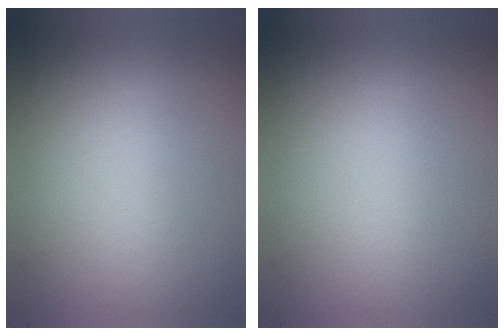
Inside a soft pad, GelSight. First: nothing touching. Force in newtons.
{"total": 0.0}